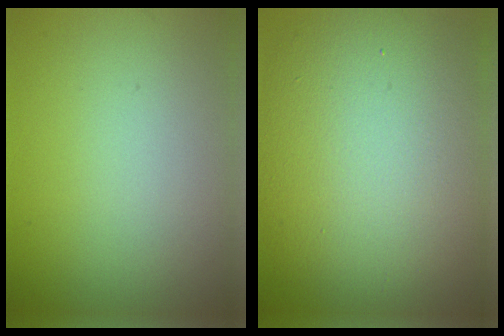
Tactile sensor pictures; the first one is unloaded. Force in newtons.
{"total": 14.1, "press": 14.1, "slide": 0.6}